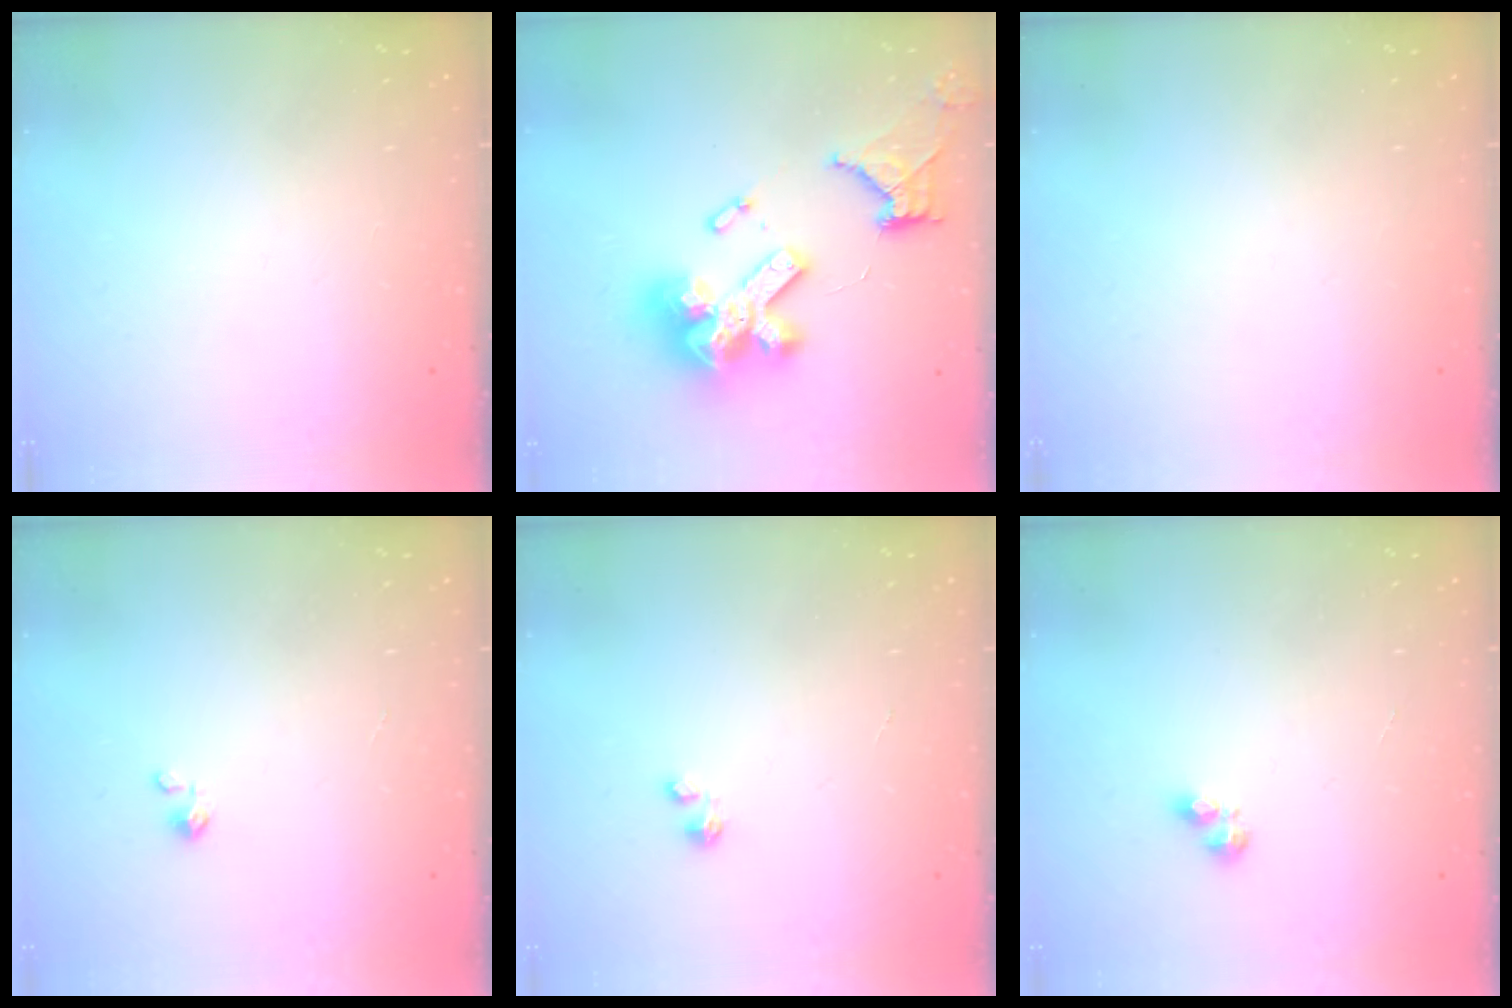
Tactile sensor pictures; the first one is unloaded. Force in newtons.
{"total": 19.6, "press": 18.8, "slide": 5.5}
{"total": 0.0}
{"total": 2.3, "press": 2.2, "slide": 0.3}
{"total": 0.0}
{"total": 3.0, "press": 2.9, "slide": 0.5}